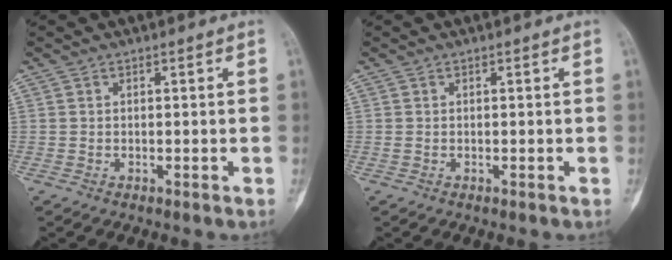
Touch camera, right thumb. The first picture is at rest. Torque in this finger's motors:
{"motor_torque": [0.00, 0.00, 0.05, -0.05, 0.00]}